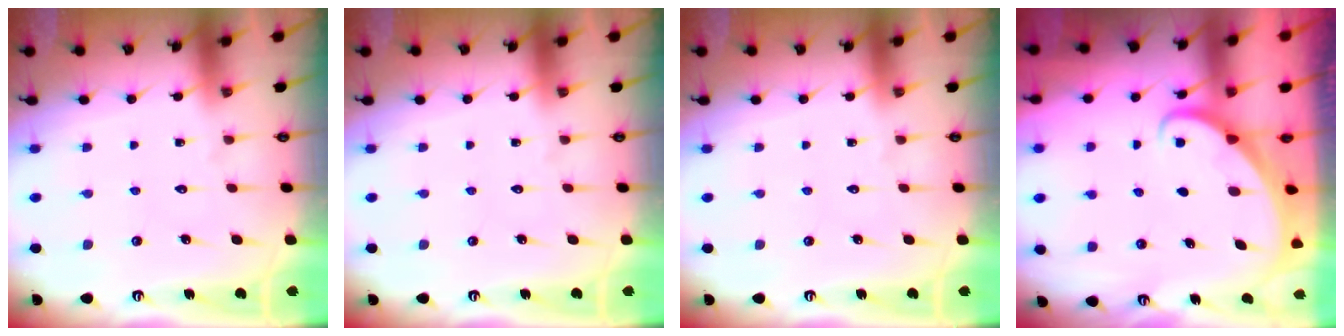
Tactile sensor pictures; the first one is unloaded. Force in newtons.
{"total": 0.0}
{"total": 0.0}
{"total": 1.8, "press": 1.8, "slide": 0.2}